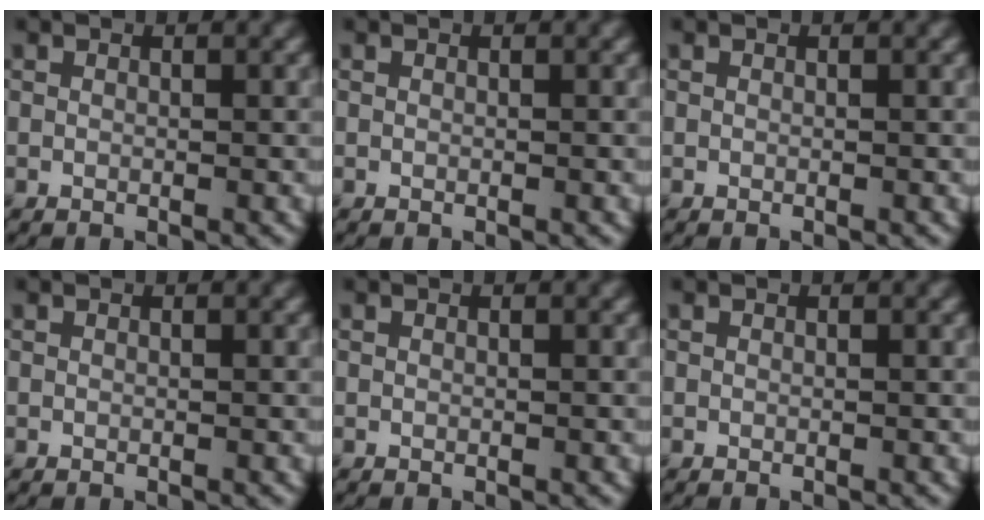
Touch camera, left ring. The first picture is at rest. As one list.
[{"total": 0.0}, {"total": 0.0}, {"total": 0.0}, {"total": 0.0}, {"total": 0.0}]